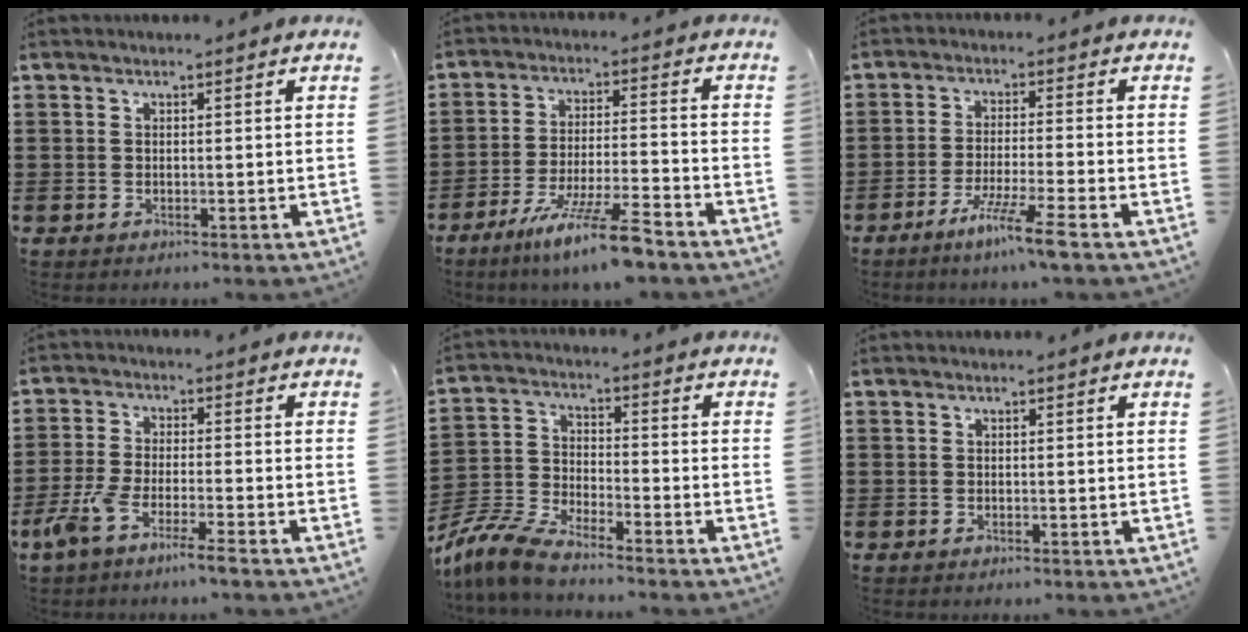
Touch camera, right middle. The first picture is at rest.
{"total": 9.9, "force": [-7.4, 0.4, 6.6], "torque": [-0.125, -0.002, -0.141]}
{"total": 6.5, "force": [-4.7, -0.5, 4.5], "torque": [-0.083, -0.012, -0.086]}
{"total": 5.7, "force": [-4.1, 0.3, 3.9], "torque": [-0.098, -0.016, -0.081]}
{"total": 7.1, "force": [-6.6, 0.9, 2.5], "torque": [-0.076, -0.002, -0.137]}
{"total": 0.0}